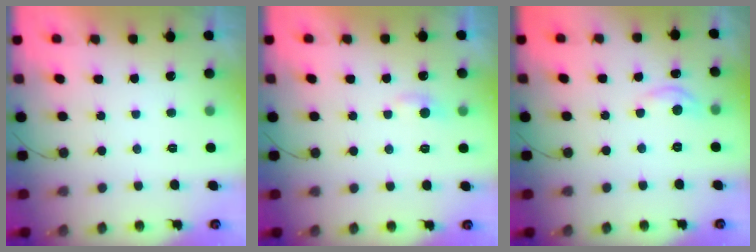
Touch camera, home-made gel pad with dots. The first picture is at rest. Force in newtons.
{"total": 4.6, "press": 4.5, "slide": 0.5}
{"total": 5.6, "press": 5.5, "slide": 0.6}